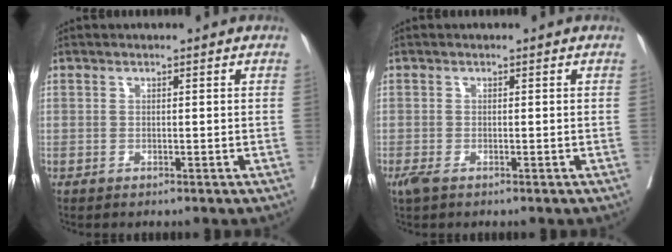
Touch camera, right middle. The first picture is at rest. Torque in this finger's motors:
{"motor_torque": [0.46, -0.40, 0.09, 0.00]}